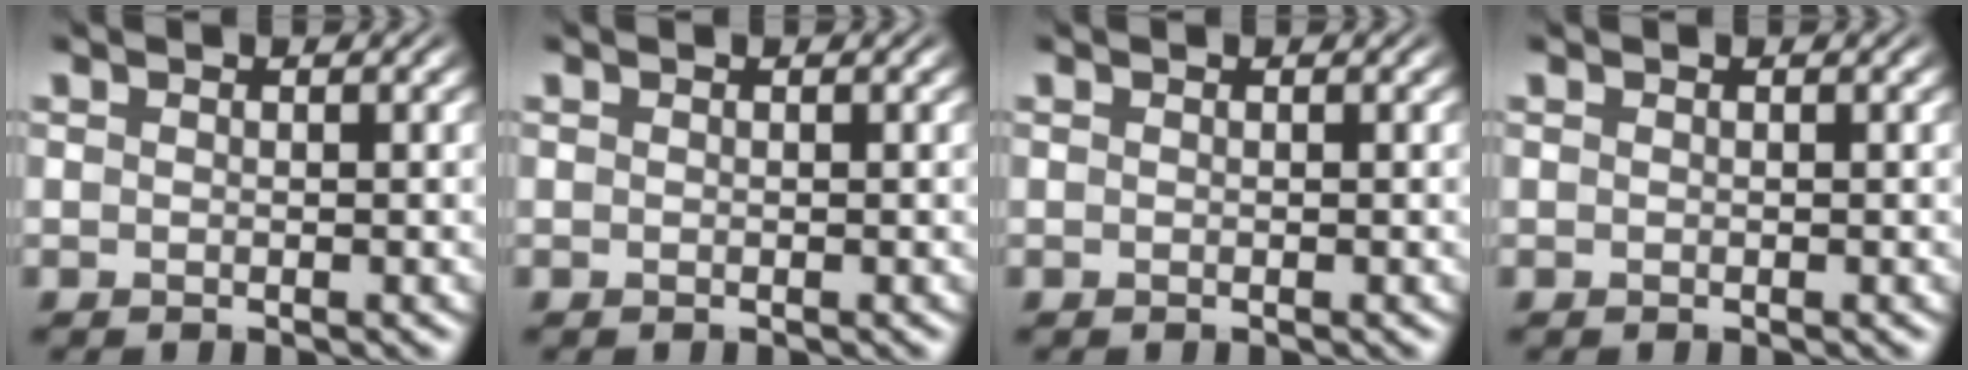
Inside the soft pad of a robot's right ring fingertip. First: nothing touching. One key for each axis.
{"total": 0.0}
{"total": 0.0}
{"total": 0.0}